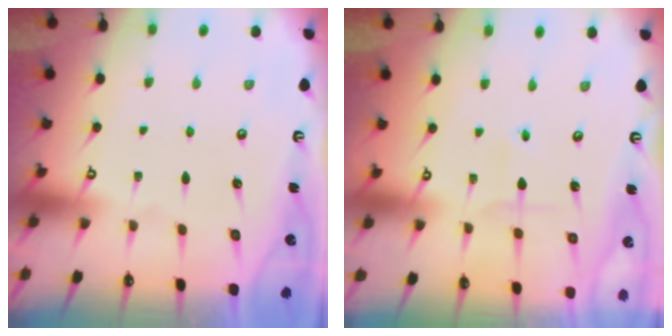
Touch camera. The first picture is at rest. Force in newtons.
{"total": 2.3, "press": 2.3, "slide": 0.2}